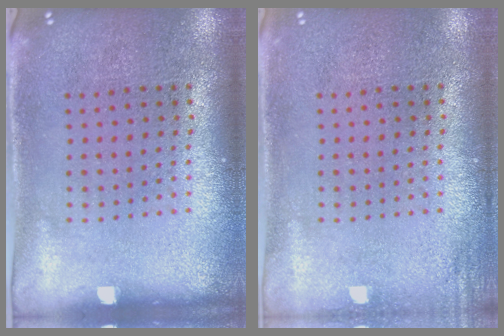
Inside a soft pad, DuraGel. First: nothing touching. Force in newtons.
{"total": 1.2, "press": 1.2, "slide": 0.3}